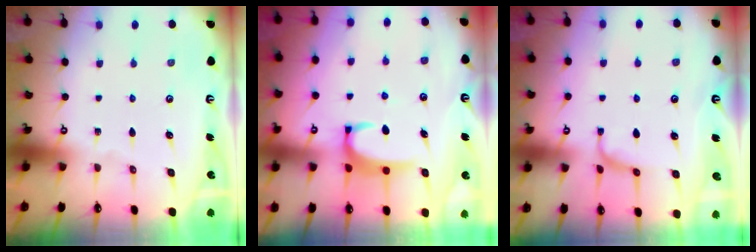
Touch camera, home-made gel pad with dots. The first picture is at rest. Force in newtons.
{"total": 3.3, "press": 3.3, "slide": 0.3}
{"total": 0.9, "press": 0.2, "slide": 0.9}